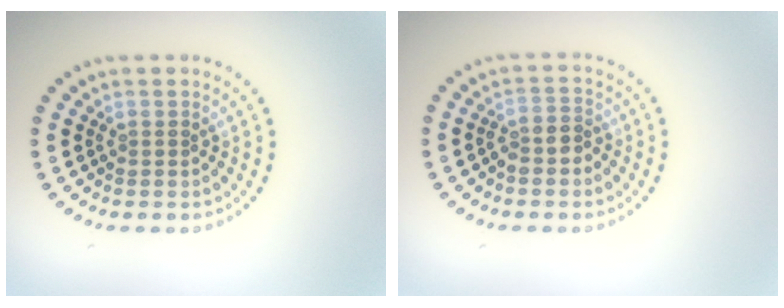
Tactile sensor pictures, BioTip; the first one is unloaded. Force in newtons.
{"total": 2.1, "press": 1.8, "slide": 1.1}